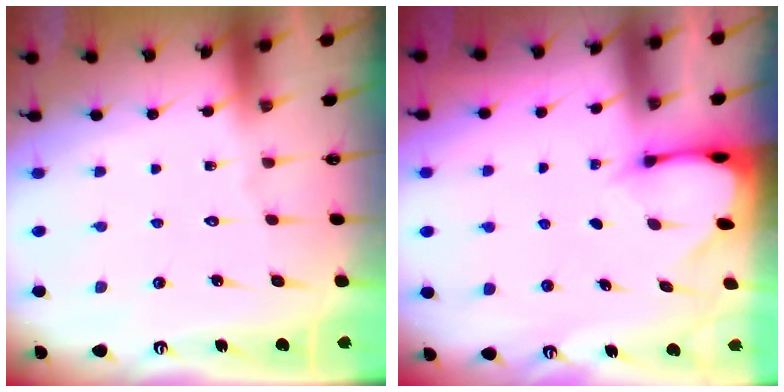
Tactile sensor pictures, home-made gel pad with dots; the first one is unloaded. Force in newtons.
{"total": 2.3, "press": 2.3, "slide": 0.1}